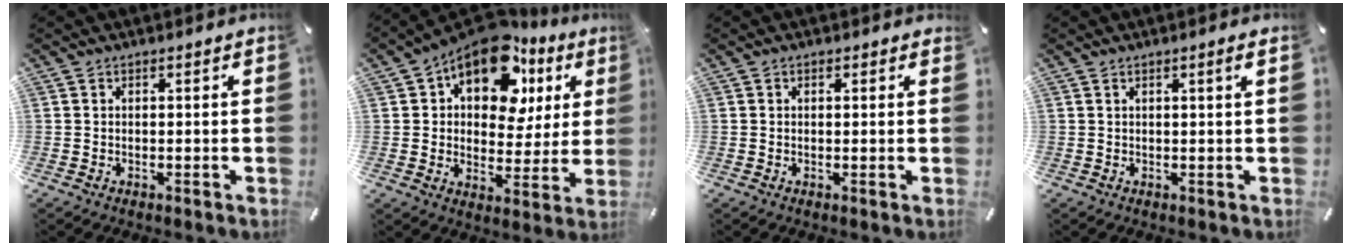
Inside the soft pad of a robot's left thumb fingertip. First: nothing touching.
{"total": 16.8, "force": [9.1, 9.6, 10.4], "torque": [-0.161, -0.048, 0.157]}
{"total": 0.7, "force": [0.3, 0.5, 0.4], "torque": [0.001, 0.000, 0.002]}
{"total": 1.8, "force": [0.7, 0.0, 1.7], "torque": [-0.033, 0.000, 0.010]}